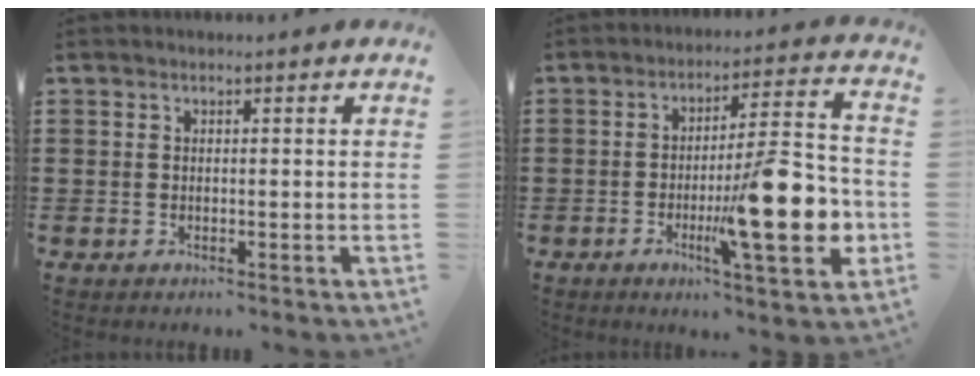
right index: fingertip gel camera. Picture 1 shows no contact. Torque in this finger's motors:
{"motor_torque": [2.14, 0.00, 1.05, 0.21]}